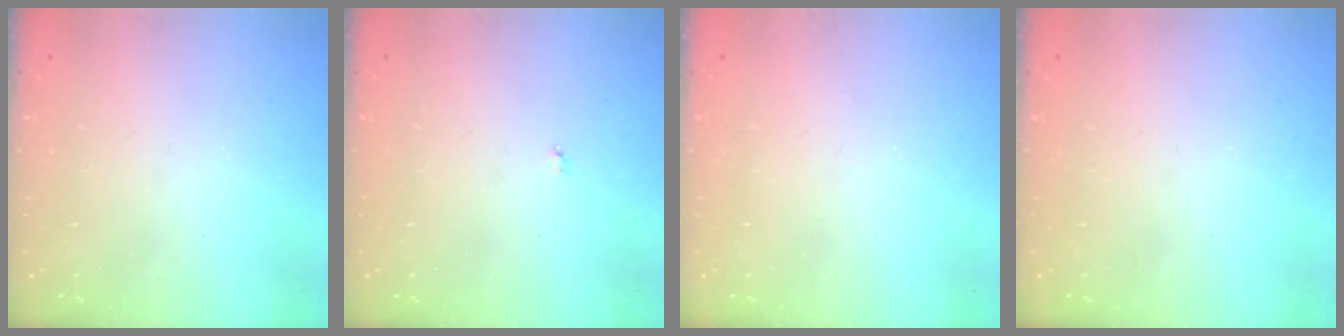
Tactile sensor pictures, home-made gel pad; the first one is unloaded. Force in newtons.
{"total": 2.9, "press": 2.9, "slide": 0.3}
{"total": 0.0}
{"total": 0.0}